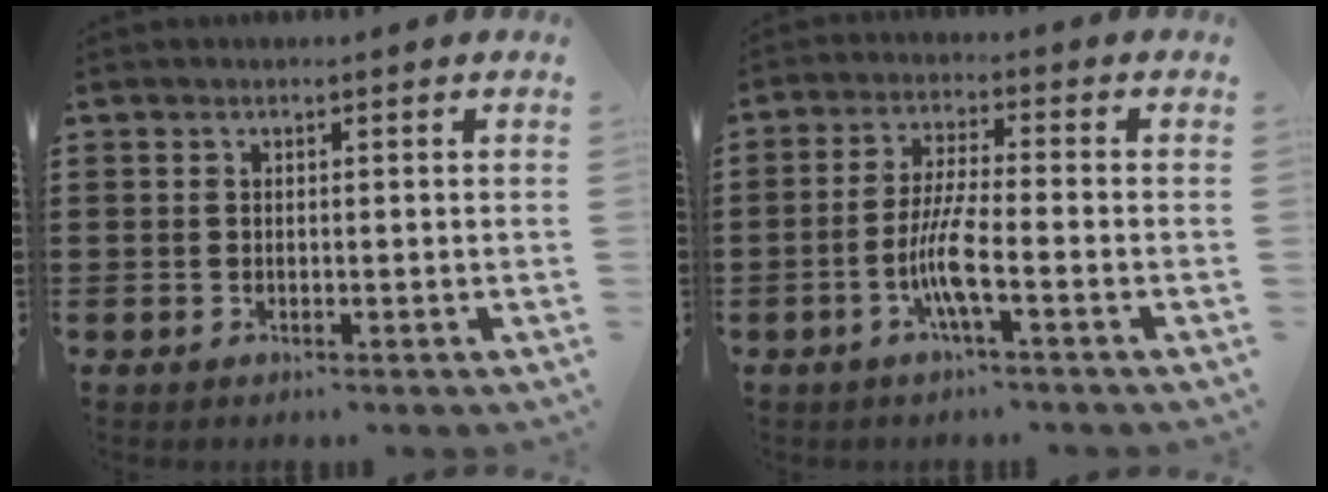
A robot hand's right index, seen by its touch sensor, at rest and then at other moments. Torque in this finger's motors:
{"motor_torque": [1.28, 0.86, 0.33, 0.15]}